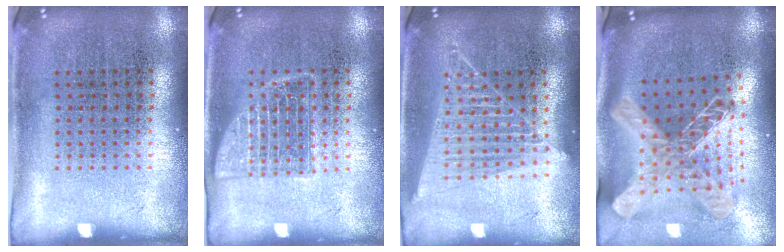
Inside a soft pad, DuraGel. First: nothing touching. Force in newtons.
{"total": 2.6, "press": 2.5, "slide": 0.4}
{"total": 1.7, "press": 1.6, "slide": 0.7}
{"total": 2.6, "press": 1.9, "slide": 1.8}